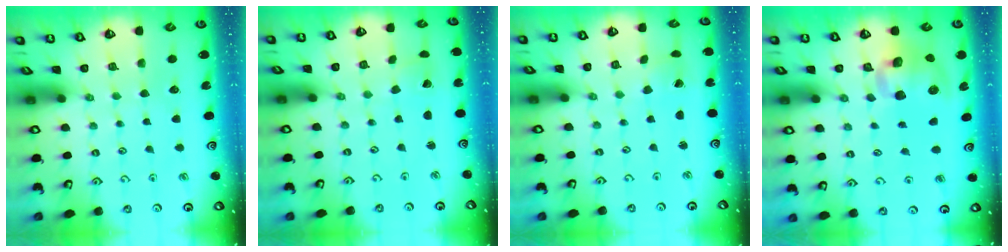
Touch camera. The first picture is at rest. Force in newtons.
{"total": 1.3, "press": 1.3, "slide": 0.1}
{"total": 0.6, "press": 0.5, "slide": 0.2}
{"total": 10.4, "press": 10.3, "slide": 1.5}